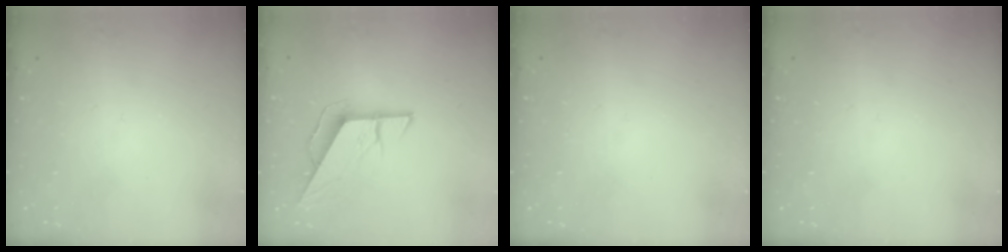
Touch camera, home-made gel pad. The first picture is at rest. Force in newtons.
{"total": 8.4, "press": 8.4, "slide": 0.4}
{"total": 0.0}
{"total": 0.0}